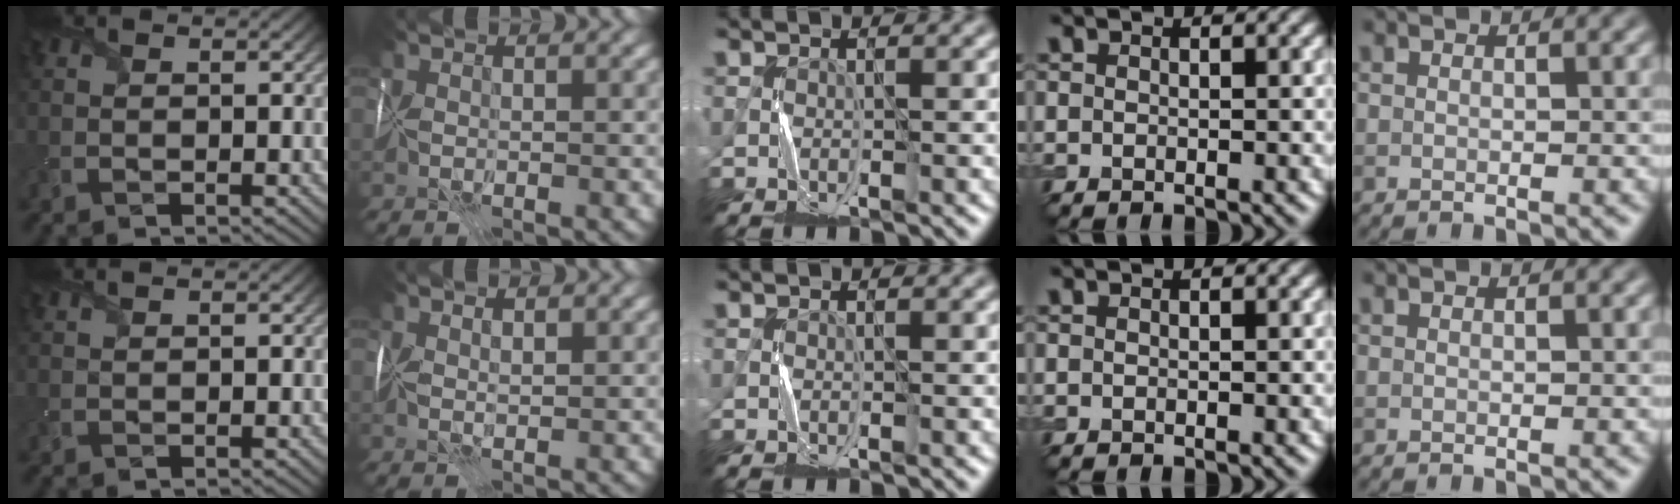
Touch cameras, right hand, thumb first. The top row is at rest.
{"thumb": {"total": 0.6, "force": [0.6, -0.1, 0.2], "torque": [-0.011, 0.003, 0.015]}, "index": {"total": 0.7, "force": [0.6, -0.5, -0.1], "torque": [0.012, -0.002, 0.010]}}